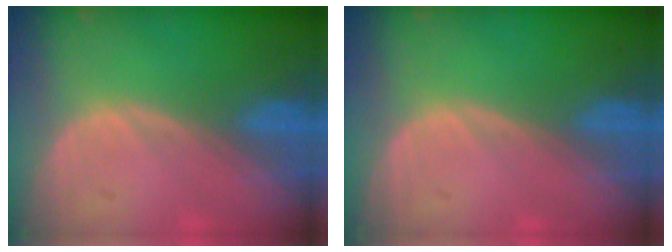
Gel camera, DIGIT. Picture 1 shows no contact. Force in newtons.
{"total": 0.0}